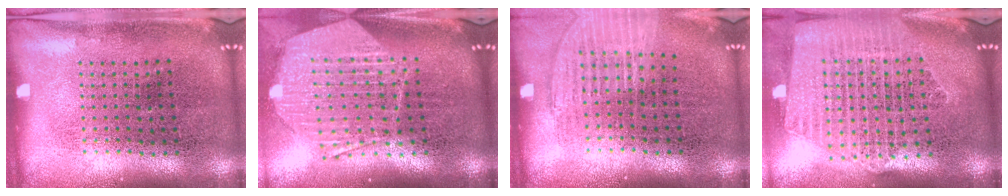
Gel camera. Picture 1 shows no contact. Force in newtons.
{"total": 2.5, "press": 2.1, "slide": 1.4}
{"total": 1.2, "press": 1.2, "slide": 0.3}
{"total": 2.4, "press": 2.2, "slide": 1.2}